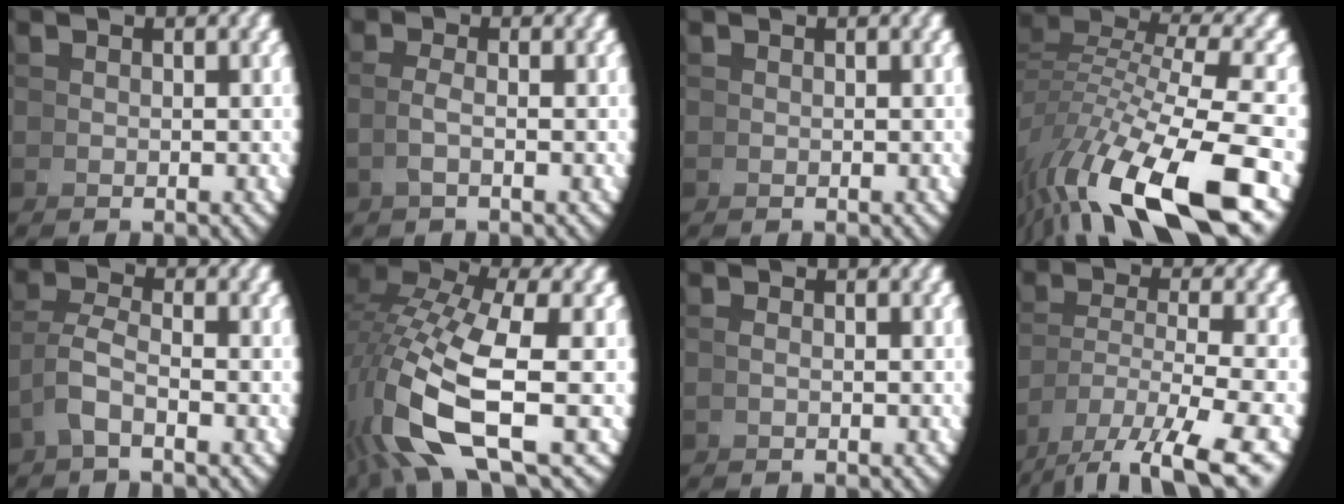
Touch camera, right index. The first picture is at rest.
{"total": 1.4, "force": [-0.2, -1.1, 0.9], "torque": [-0.021, -0.002, 0.000]}
{"total": 0.0}
{"total": 9.4, "force": [-2.8, 4.5, 7.7], "torque": [-0.153, -0.029, -0.023]}
{"total": 2.4, "force": [-0.3, 1.2, 2.0], "torque": [-0.048, -0.003, -0.006]}
{"total": 7.7, "force": [-0.5, 3.6, 6.8], "torque": [-0.178, -0.042, 0.021]}
{"total": 0.8, "force": [0.0, -0.8, 0.0], "torque": [-0.004, 0.001, 0.004]}
{"total": 8.5, "force": [-3.8, 3.5, 6.7], "torque": [-0.118, -0.044, -0.028]}